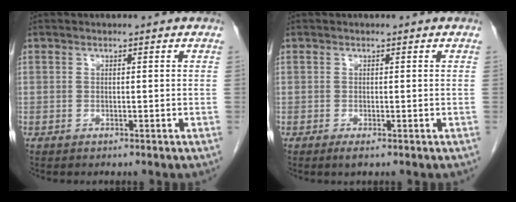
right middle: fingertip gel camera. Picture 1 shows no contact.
{"total": 0.8, "force": [-0.4, 0.0, 0.7], "torque": [-0.013, -0.003, -0.006]}